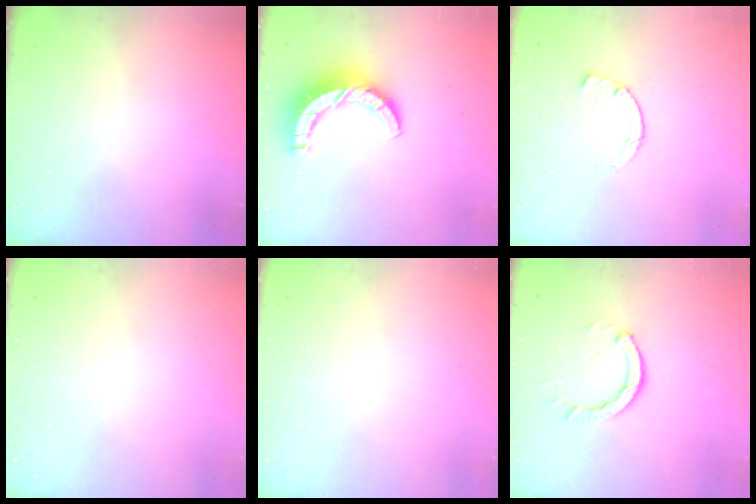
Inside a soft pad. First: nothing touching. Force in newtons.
{"total": 9.4, "press": 9.4, "slide": 0.8}
{"total": 1.8, "press": 1.7, "slide": 0.3}
{"total": 0.0}
{"total": 0.0}
{"total": 2.7, "press": 2.7, "slide": 0.3}